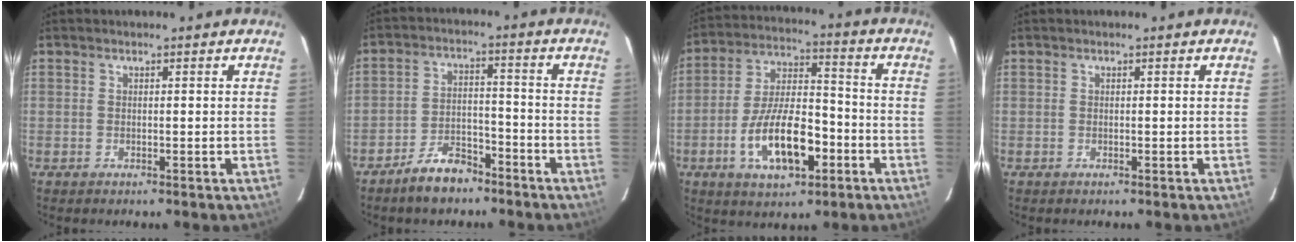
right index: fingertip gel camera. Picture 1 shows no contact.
{"total": 7.7, "force": [-6.0, 3.7, 3.1], "torque": [-0.071, 0.022, -0.092]}
{"total": 14.8, "force": [-5.7, 6.3, 12.2], "torque": [-0.236, 0.005, -0.090]}
{"total": 0.0}